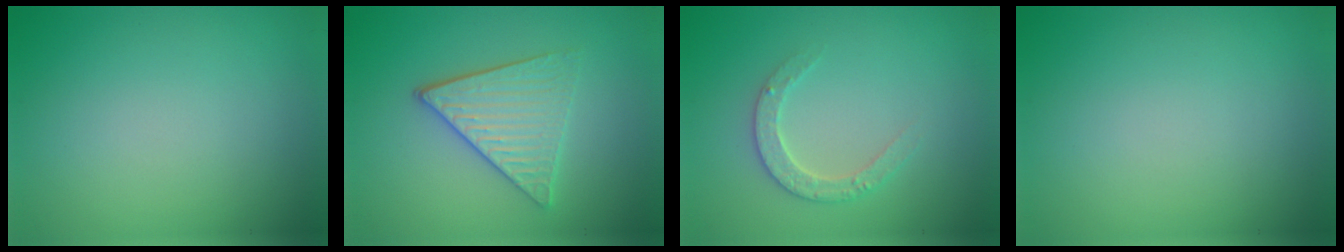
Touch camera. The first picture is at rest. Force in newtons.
{"total": 3.9, "press": 3.3, "slide": 1.9}
{"total": 2.4, "press": 2.3, "slide": 0.5}
{"total": 0.0}